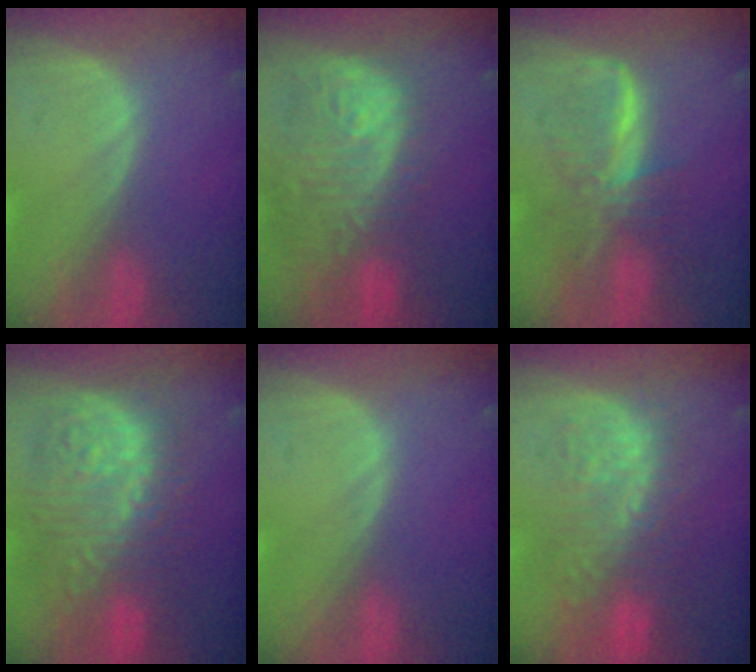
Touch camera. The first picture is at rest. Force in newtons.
{"total": 12.0, "press": 10.7, "slide": 5.5}
{"total": 6.9, "press": 6.4, "slide": 2.7}
{"total": 12.7, "press": 12.7, "slide": 1.3}
{"total": 0.0}
{"total": 10.8, "press": 9.7, "slide": 4.9}